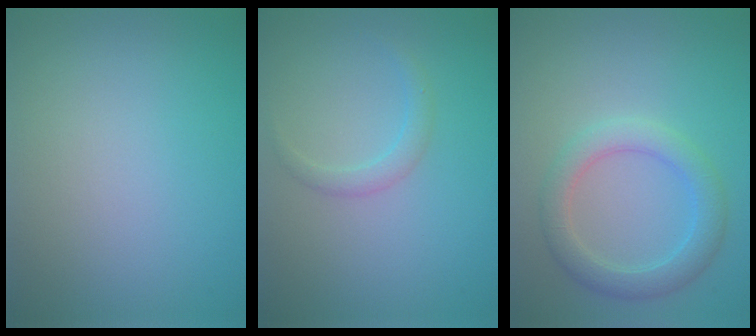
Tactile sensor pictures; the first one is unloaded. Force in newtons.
{"total": 1.4, "press": 1.4, "slide": 0.1}
{"total": 3.6, "press": 3.6, "slide": 0.1}